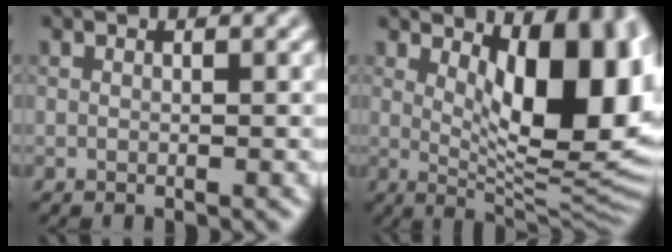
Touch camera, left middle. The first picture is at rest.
{"total": 12.0, "force": [3.2, 4.8, 10.5], "torque": [-0.132, -0.007, 0.055]}